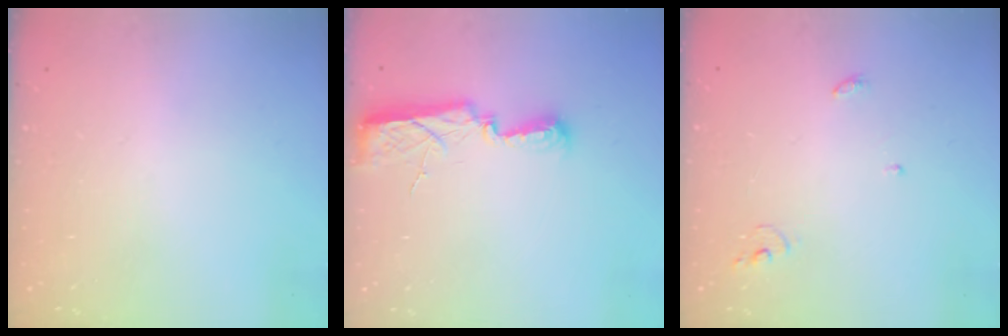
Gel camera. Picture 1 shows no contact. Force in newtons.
{"total": 7.8, "press": 7.7, "slide": 1.2}
{"total": 3.8, "press": 3.8, "slide": 0.4}